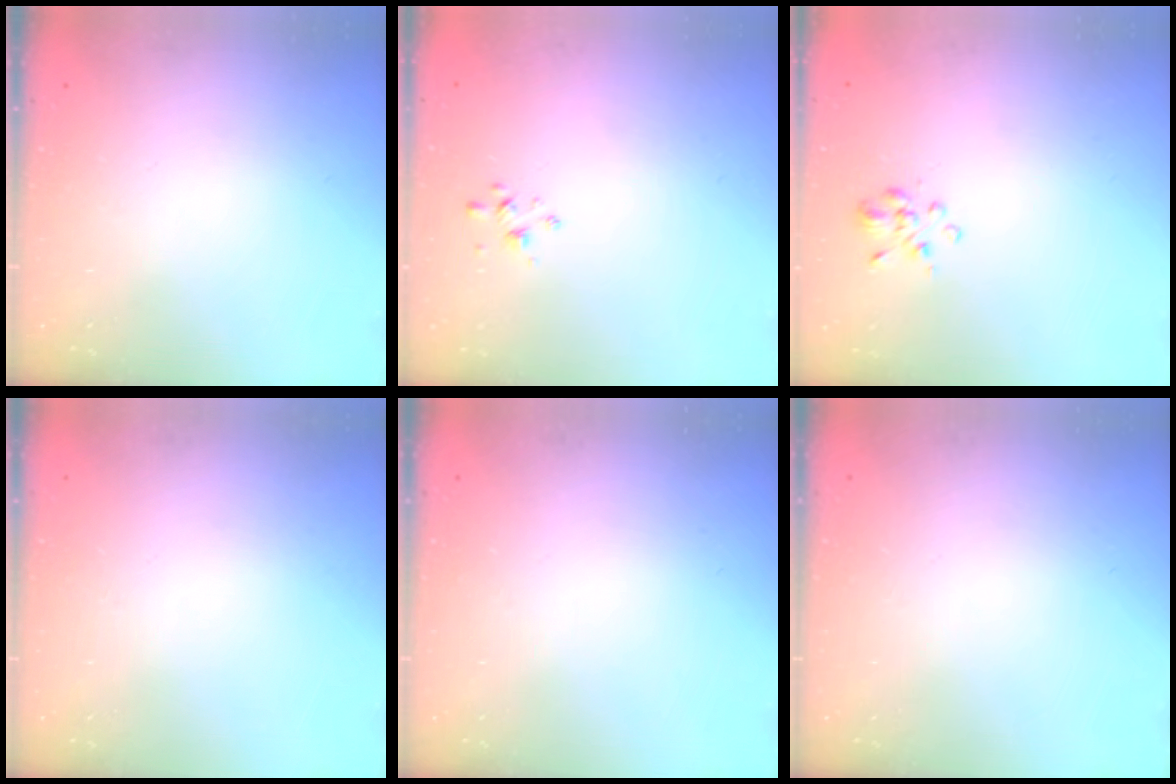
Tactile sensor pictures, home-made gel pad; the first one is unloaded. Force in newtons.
{"total": 1.7, "press": 1.7, "slide": 0.3}
{"total": 2.8, "press": 2.6, "slide": 1.2}
{"total": 0.0}
{"total": 0.0}
{"total": 0.0}